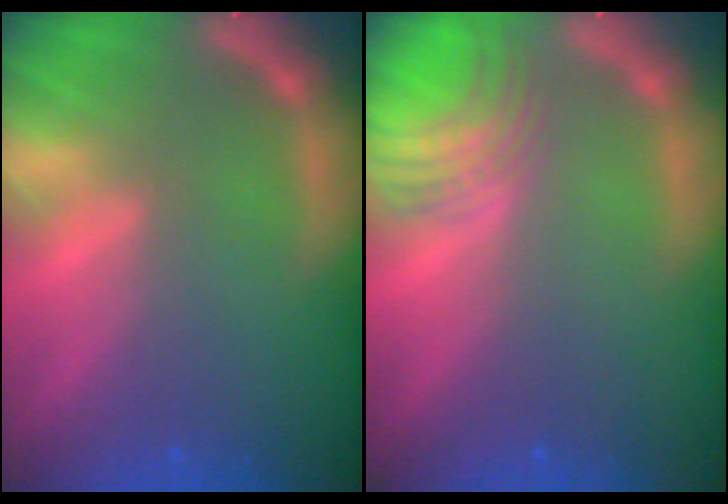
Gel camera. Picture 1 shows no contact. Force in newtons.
{"total": 5.0}